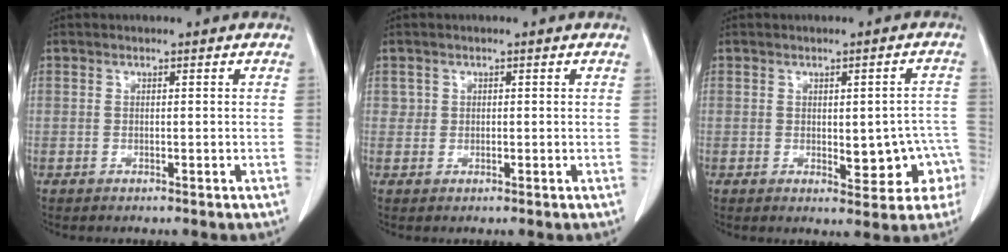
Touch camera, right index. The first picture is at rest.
{"total": 1.0, "force": [0.4, 0.9, 0.0], "torque": [0.010, 0.004, 0.004]}
{"total": 7.6, "force": [-1.8, 3.6, 6.4], "torque": [-0.055, 0.020, -0.012]}